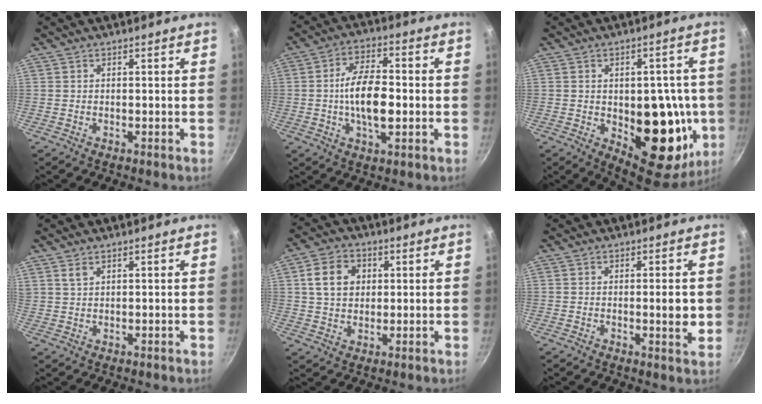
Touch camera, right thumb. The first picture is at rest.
{"total": 11.3, "force": [-1.1, 5.3, 10.0], "torque": [-0.172, 0.018, -0.025]}
{"total": 21.0, "force": [-3.2, 11.7, 17.1], "torque": [-0.152, -0.004, -0.022]}
{"total": 2.0, "force": [1.3, 0.8, 1.3], "torque": [-0.025, 0.000, 0.029]}
{"total": 8.7, "force": [2.1, 6.8, 5.0], "torque": [-0.073, 0.008, 0.030]}
{"total": 4.1, "force": [-0.1, 1.0, 4.0], "torque": [-0.055, -0.006, -0.003]}